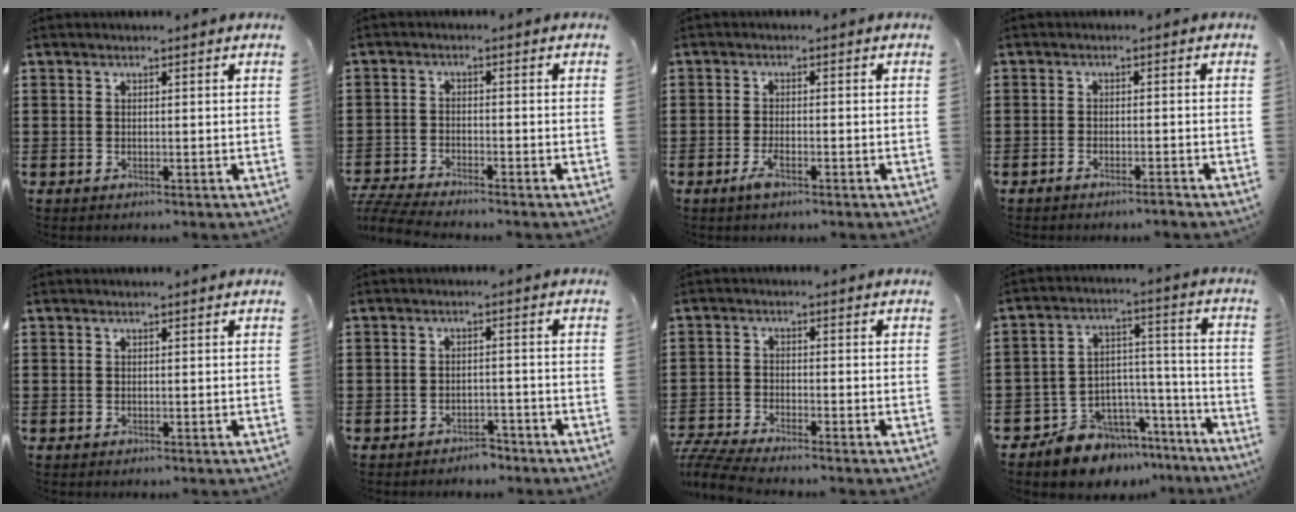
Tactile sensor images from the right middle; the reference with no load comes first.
{"total": 4.1, "force": [-4.0, 0.0, 1.1], "torque": [-0.040, -0.013, -0.085]}
{"total": 2.5, "force": [-1.4, 0.6, 2.0], "torque": [-0.049, -0.005, -0.031]}
{"total": 1.5, "force": [-1.4, -0.1, 0.5], "torque": [-0.009, 0.000, -0.026]}
{"total": 0.0}
{"total": 2.4, "force": [-2.3, 0.4, 0.0], "torque": [-0.009, 0.001, -0.050]}
{"total": 4.3, "force": [-4.1, 0.0, 1.4], "torque": [-0.053, -0.018, -0.088]}
{"total": 8.0, "force": [-7.0, 3.8, 0.0], "torque": [-0.013, 0.016, -0.133]}